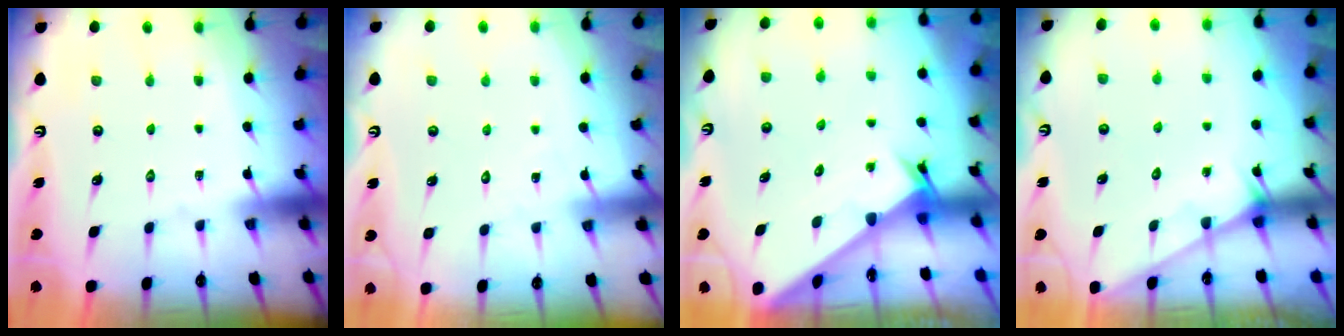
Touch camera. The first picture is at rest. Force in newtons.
{"total": 4.0, "press": 4.0, "slide": 0.3}
{"total": 2.4, "press": 2.4, "slide": 0.2}
{"total": 2.0, "press": 2.0, "slide": 0.1}